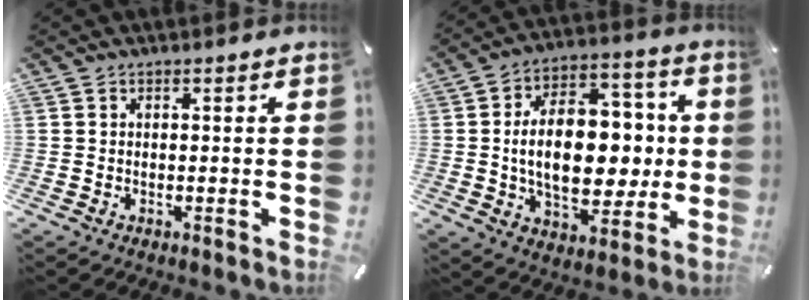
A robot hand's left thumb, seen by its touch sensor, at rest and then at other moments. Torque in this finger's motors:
{"motor_torque": [2.46, 2.54, 0.87, 0.25, 0.69]}